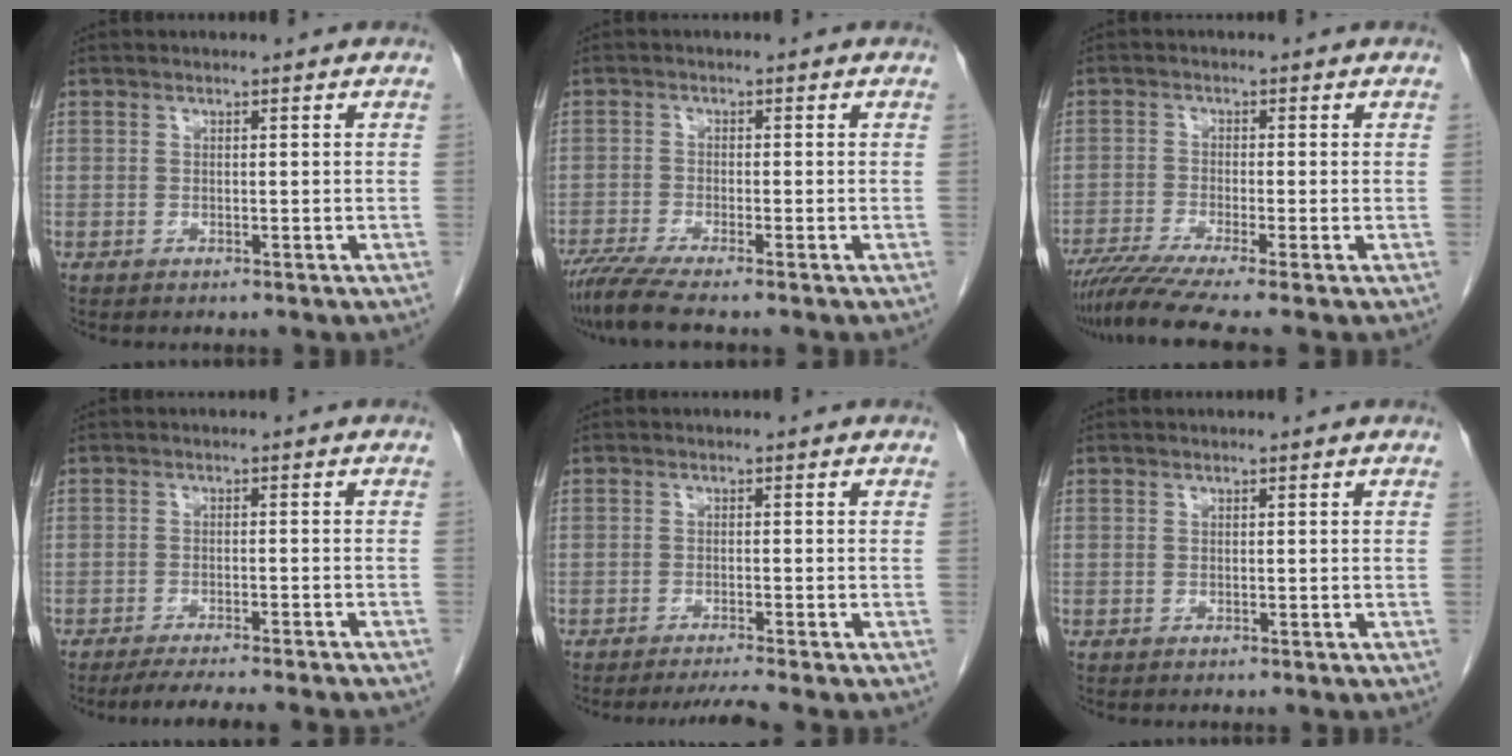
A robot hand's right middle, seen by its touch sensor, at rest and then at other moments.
{"total": 5.3, "force": [-4.2, -0.7, 3.1], "torque": [-0.060, -0.021, -0.080]}
{"total": 7.5, "force": [-5.9, -1.3, 4.6], "torque": [-0.078, -0.022, -0.098]}
{"total": 11.9, "force": [-10.5, 0.8, 5.5], "torque": [-0.070, -0.018, -0.137]}
{"total": 3.1, "force": [-2.6, -1.4, 0.9], "torque": [-0.022, -0.015, -0.045]}
{"total": 0.0}